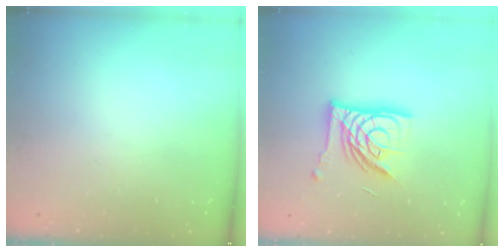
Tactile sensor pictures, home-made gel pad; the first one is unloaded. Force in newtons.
{"total": 14.7, "press": 14.6, "slide": 1.7}